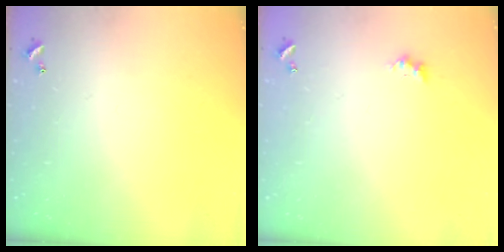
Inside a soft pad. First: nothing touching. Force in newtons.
{"total": 2.7, "press": 2.6, "slide": 0.6}